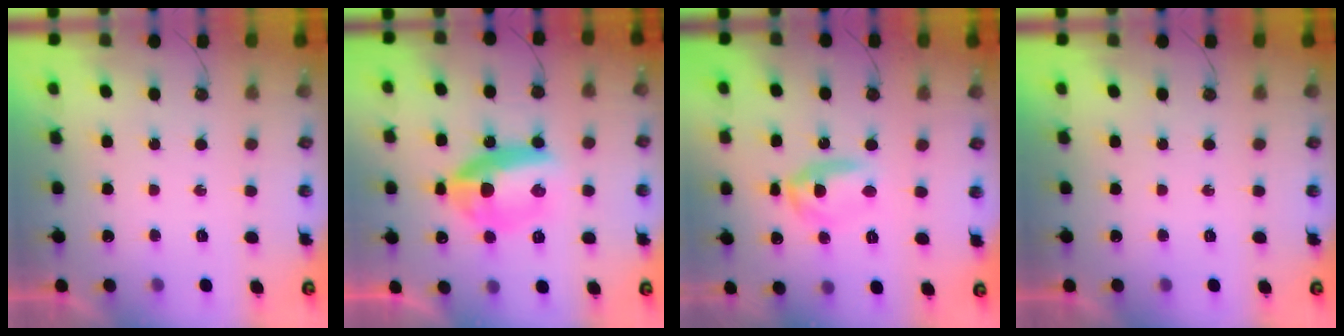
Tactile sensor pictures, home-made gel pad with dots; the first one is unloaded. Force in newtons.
{"total": 13.6, "press": 13.5, "slide": 0.6}
{"total": 9.8, "press": 9.7, "slide": 0.7}
{"total": 0.0}